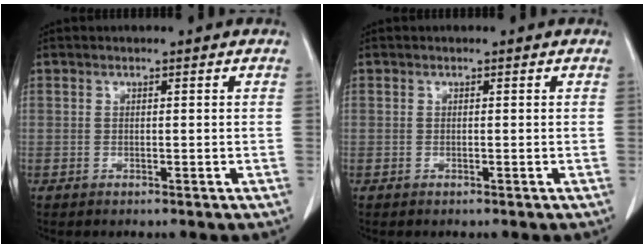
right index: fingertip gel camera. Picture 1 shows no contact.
{"total": 0.0}